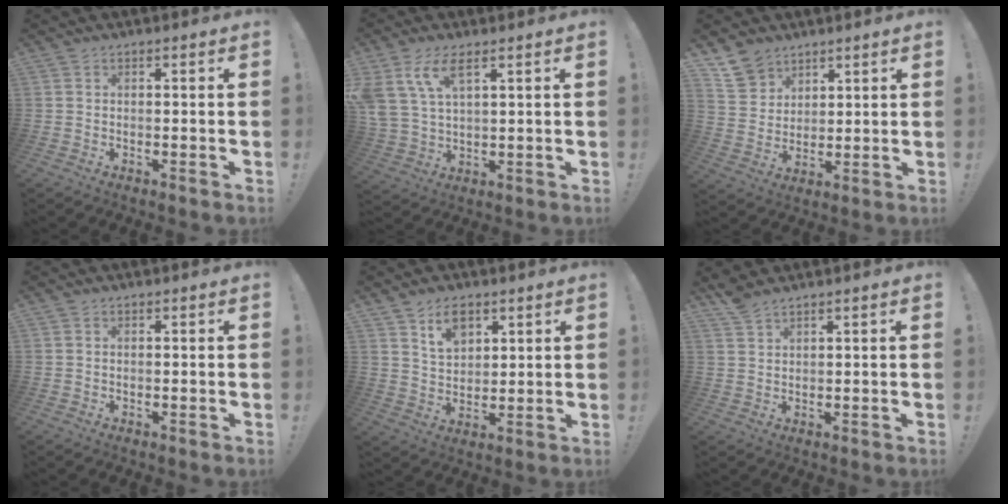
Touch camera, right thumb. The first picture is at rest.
{"total": 9.5, "force": [5.4, 4.2, 6.6], "torque": [-0.144, -0.017, 0.104]}
{"total": 9.2, "force": [6.8, 6.0, 1.7], "torque": [-0.029, -0.047, 0.135]}
{"total": 0.0}
{"total": 8.8, "force": [5.4, 5.6, 4.2], "torque": [-0.056, -0.027, 0.098]}
{"total": 3.6, "force": [3.1, 0.5, 1.7], "torque": [-0.036, -0.020, 0.059]}